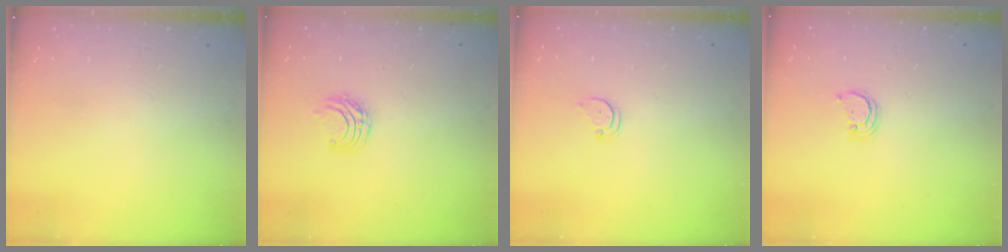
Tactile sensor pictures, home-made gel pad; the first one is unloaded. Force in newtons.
{"total": 5.9, "press": 5.8, "slide": 0.7}
{"total": 2.4, "press": 2.4, "slide": 0.2}
{"total": 2.1, "press": 2.1, "slide": 0.2}